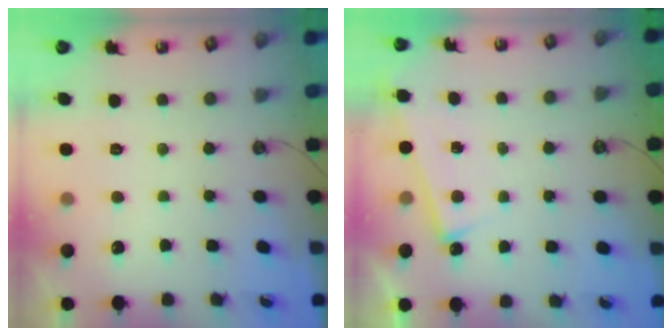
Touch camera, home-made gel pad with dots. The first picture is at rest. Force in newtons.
{"total": 2.5, "press": 2.5, "slide": 0.4}